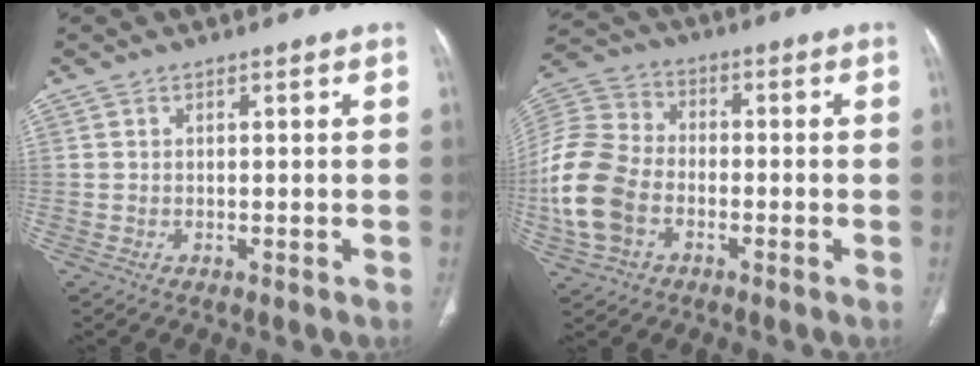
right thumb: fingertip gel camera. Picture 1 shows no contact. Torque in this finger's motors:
{"motor_torque": [0.50, 0.51, 1.55, -0.23, 0.48]}